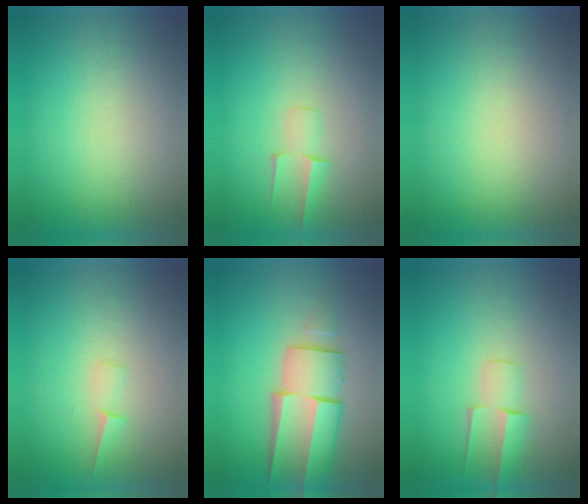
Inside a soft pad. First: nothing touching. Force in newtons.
{"total": 2.1}
{"total": 0.0}
{"total": 1.5}
{"total": 7.6}
{"total": 2.5}